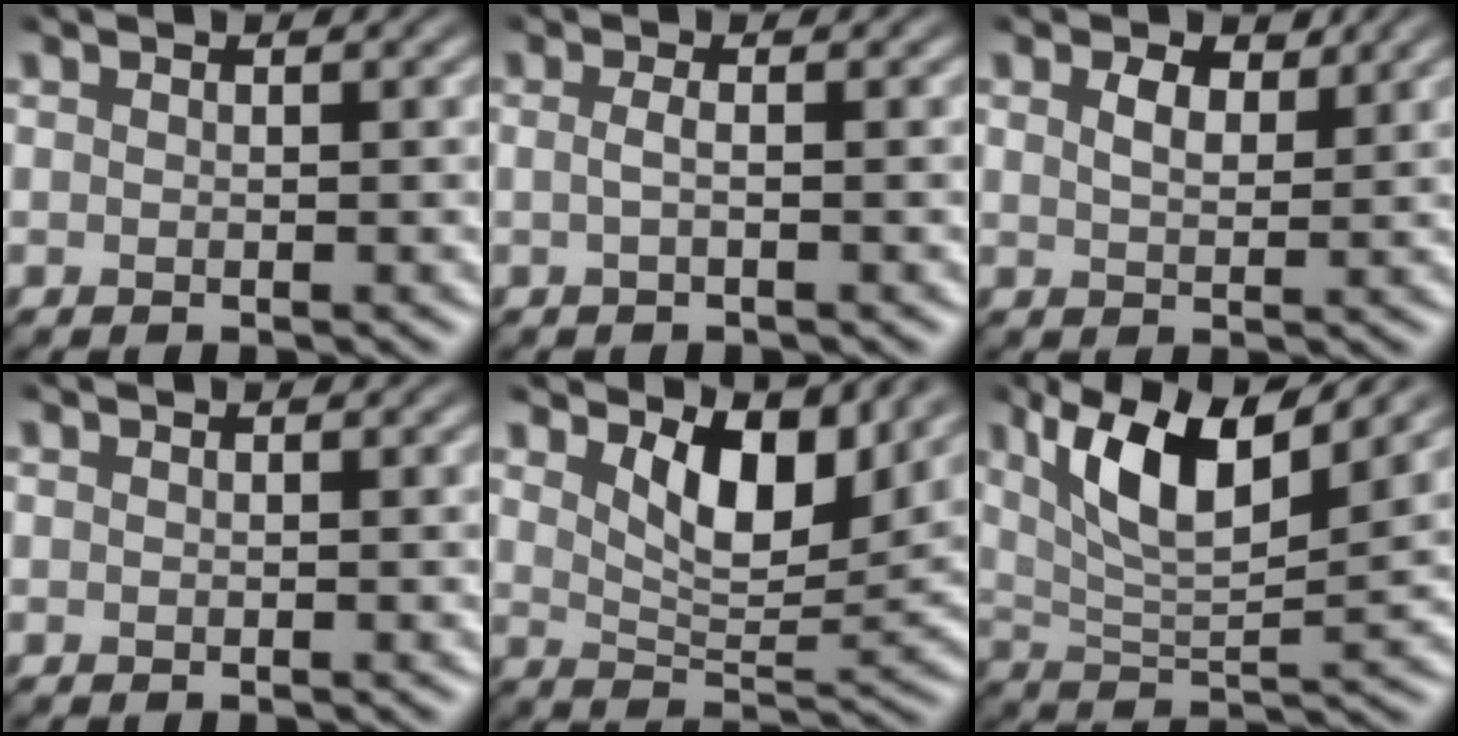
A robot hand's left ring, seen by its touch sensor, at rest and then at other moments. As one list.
[{"total": 1.3, "force": [-0.1, 0.4, 1.3], "torque": [-0.019, -0.003, -0.007]}, {"total": 2.4, "force": [1.4, 1.2, 1.5], "torque": [-0.031, 0.001, 0.027]}, {"total": 0.0}, {"total": 6.9, "force": [3.7, 3.2, 4.9], "torque": [-0.083, -0.010, 0.052]}, {"total": 8.1, "force": [4.0, 2.5, 6.6], "torque": [-0.121, 0.002, 0.072]}]